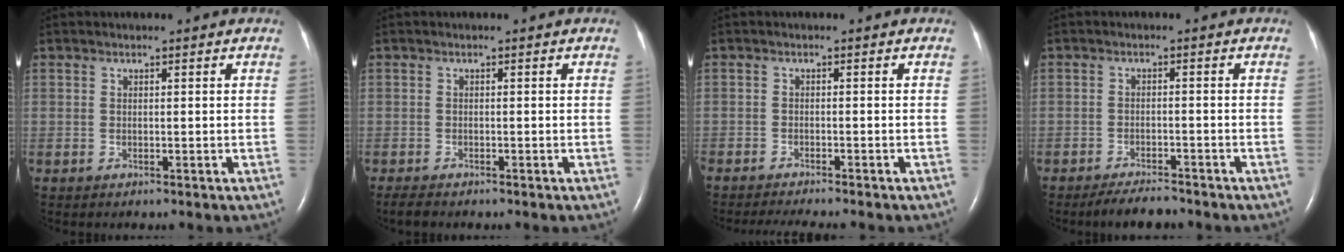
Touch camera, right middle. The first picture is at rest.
{"total": 1.8, "force": [-1.5, 0.4, 0.8], "torque": [-0.024, -0.006, -0.022]}
{"total": 6.7, "force": [-5.9, 0.4, 3.0], "torque": [-0.039, -0.015, -0.090]}
{"total": 4.2, "force": [-3.8, 0.7, 1.6], "torque": [-0.036, -0.012, -0.062]}